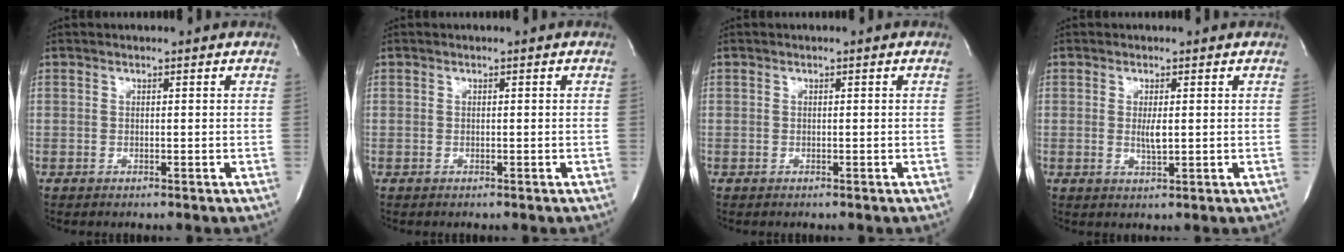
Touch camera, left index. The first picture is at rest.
{"total": 0.0}
{"total": 0.0}
{"total": 2.0, "force": [0.1, 0.4, 2.0], "torque": [-0.041, -0.008, 0.003]}